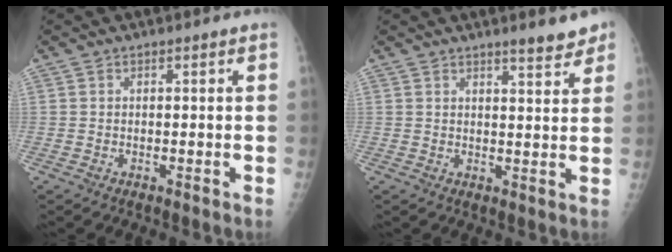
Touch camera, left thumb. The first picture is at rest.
{"total": 4.9, "force": [3.8, 1.0, 2.9], "torque": [-0.025, -0.024, 0.049]}